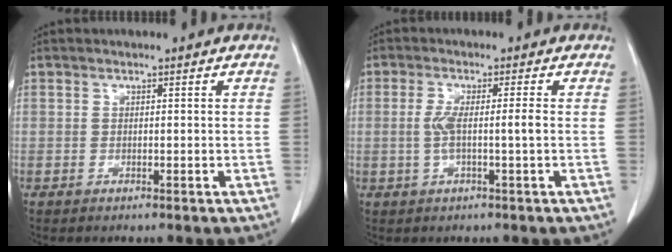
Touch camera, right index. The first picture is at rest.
{"total": 4.0, "force": [-0.4, -0.1, 4.0], "torque": [-0.084, 0.002, -0.004]}